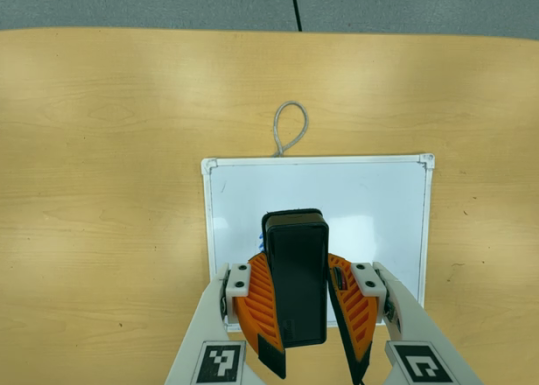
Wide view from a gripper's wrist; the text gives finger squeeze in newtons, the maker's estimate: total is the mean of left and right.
{"total": 10.9, "left": 10.7, "right": 11.1}